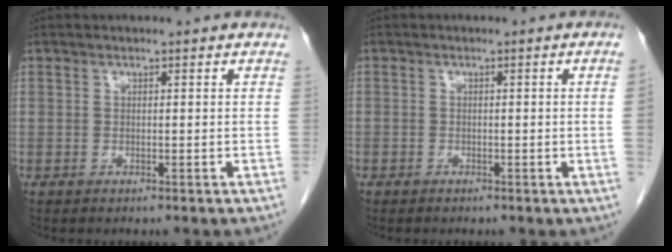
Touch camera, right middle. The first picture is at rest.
{"total": 1.1, "force": [-0.3, -0.5, 1.0], "torque": [-0.010, 0.001, -0.005]}